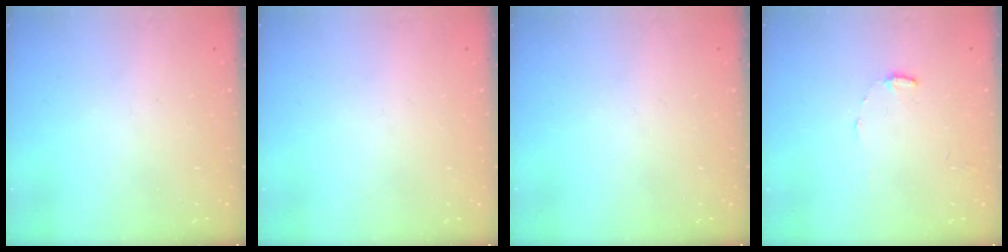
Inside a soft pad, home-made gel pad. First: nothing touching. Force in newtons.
{"total": 0.0}
{"total": 0.0}
{"total": 5.9, "press": 5.9, "slide": 0.3}